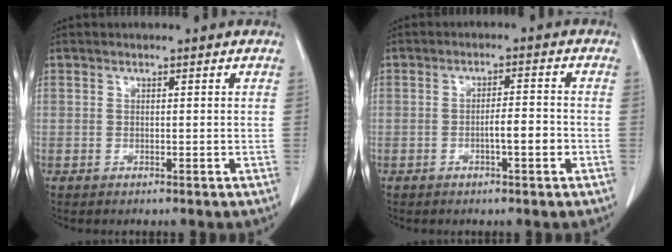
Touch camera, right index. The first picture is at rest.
{"total": 3.6, "force": [-1.3, 0.6, 3.3], "torque": [-0.050, 0.004, -0.020]}